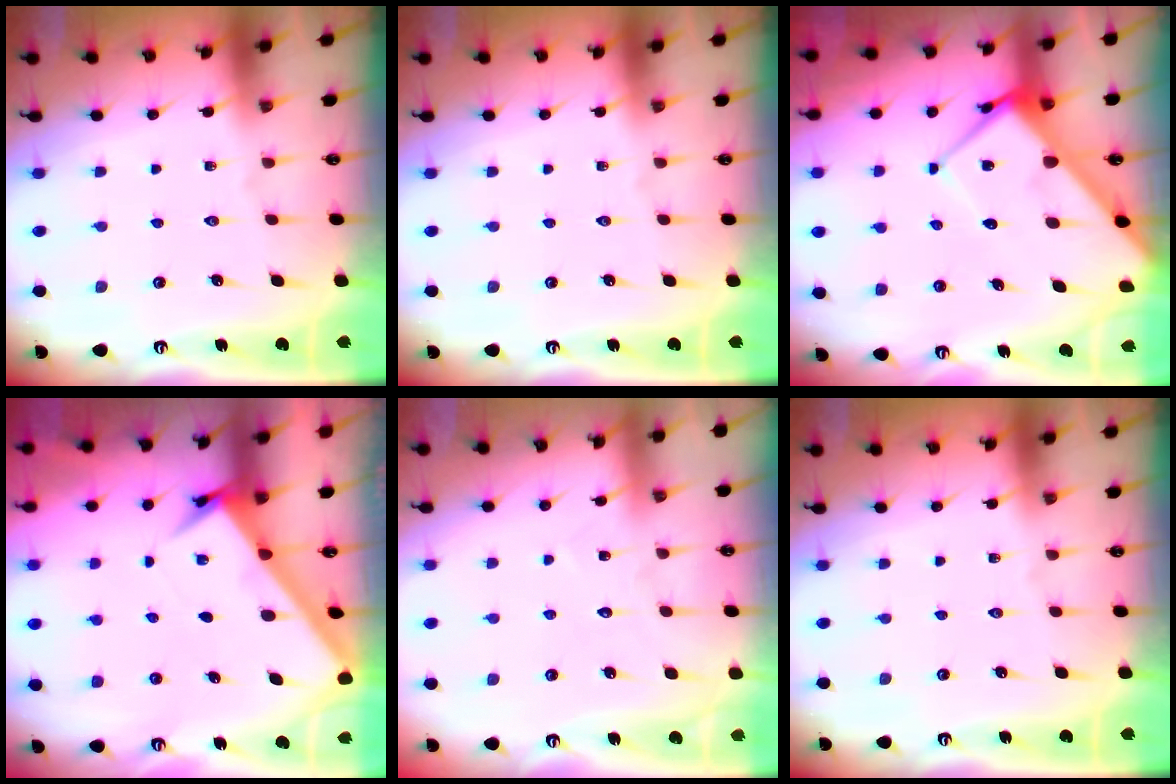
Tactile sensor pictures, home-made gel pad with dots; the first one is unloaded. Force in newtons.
{"total": 0.0}
{"total": 9.5, "press": 9.5, "slide": 0.9}
{"total": 3.5, "press": 3.5, "slide": 0.3}
{"total": 5.9, "press": 5.9, "slide": 0.6}
{"total": 0.0}